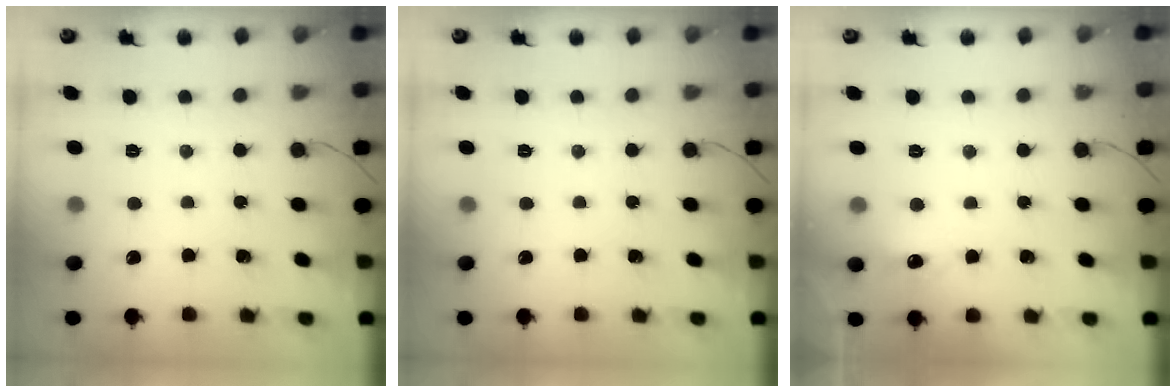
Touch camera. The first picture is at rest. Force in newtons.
{"total": 0.0}
{"total": 6.0, "press": 5.9, "slide": 1.2}